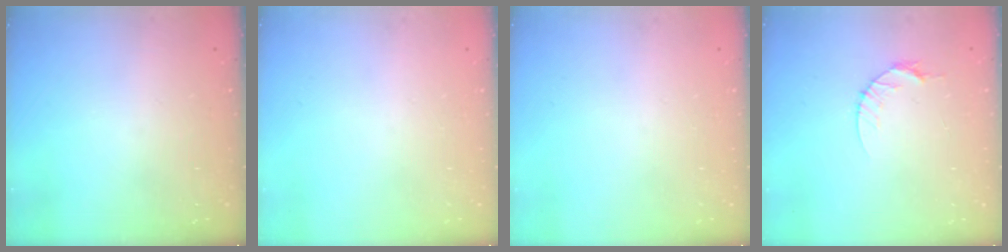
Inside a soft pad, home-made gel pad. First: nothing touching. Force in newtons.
{"total": 0.0}
{"total": 0.0}
{"total": 4.7, "press": 4.7, "slide": 0.6}